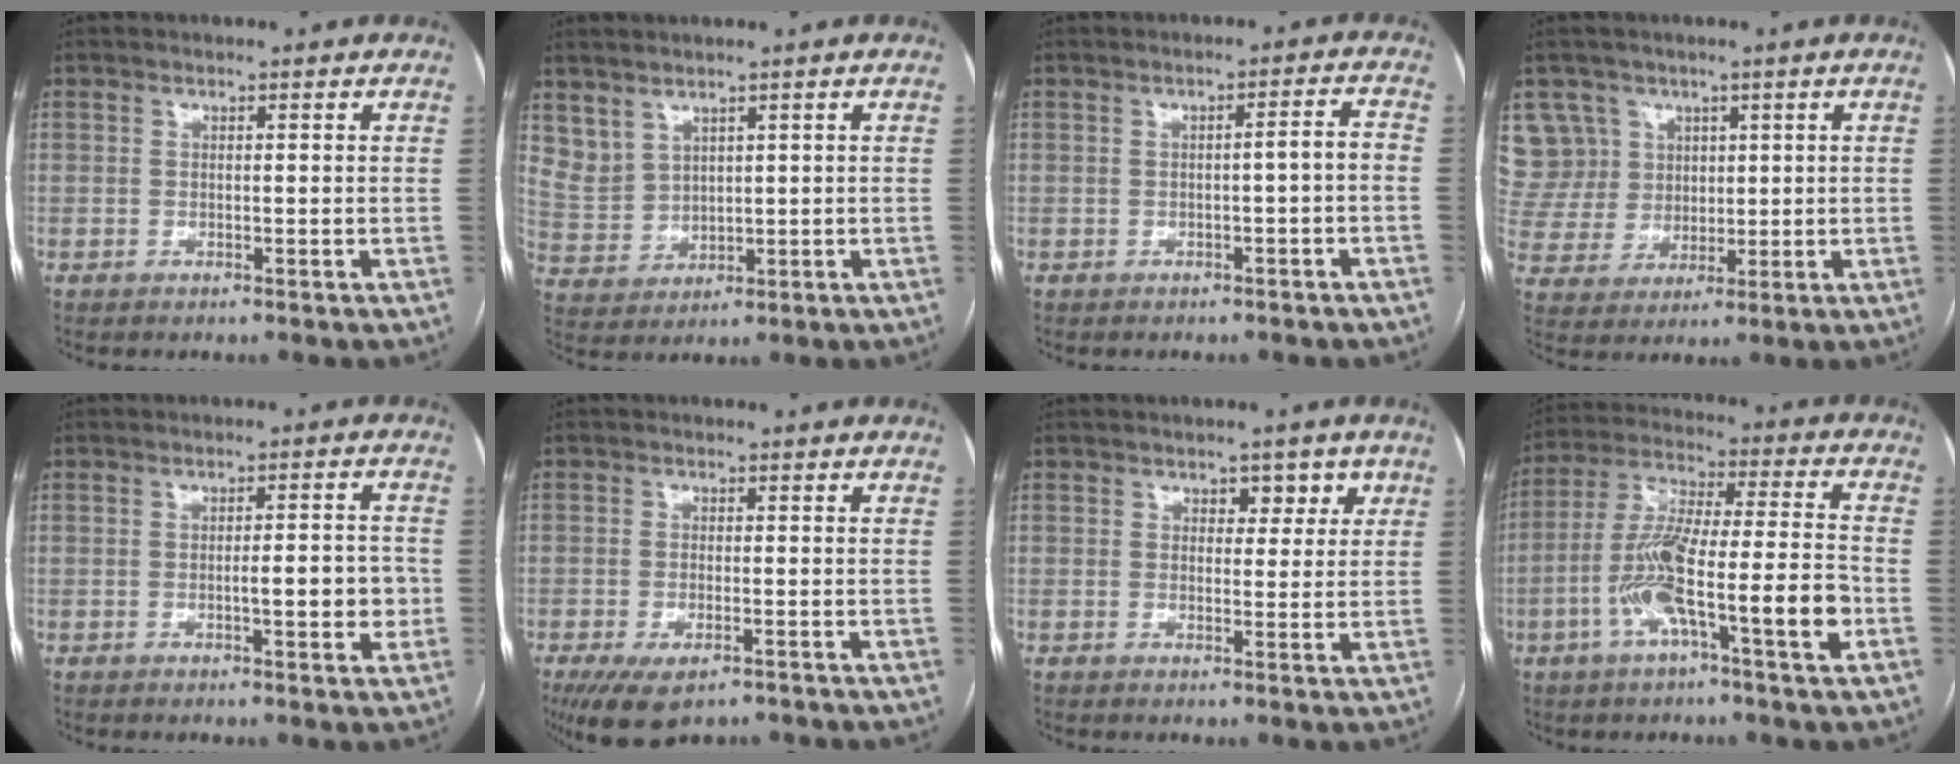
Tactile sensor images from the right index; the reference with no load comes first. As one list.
[{"total": 5.1, "force": [3.6, 3.4, 1.2], "torque": [-0.031, 0.008, 0.092]}, {"total": 3.7, "force": [-0.7, 0.2, 3.7], "torque": [-0.047, 0.014, -0.008]}, {"total": 8.8, "force": [4.3, 7.7, -0.1], "torque": [-0.001, 0.031, 0.097]}, {"total": 5.6, "force": [-1.0, 1.3, 5.4], "torque": [-0.074, 0.006, -0.009]}, {"total": 6.7, "force": [-4.1, 2.8, 4.5], "torque": [-0.075, -0.012, -0.064]}, {"total": 3.9, "force": [2.0, 2.4, 2.4], "torque": [-0.018, 0.005, 0.026]}, {"total": 15.8, "force": [-5.2, 1.4, 14.9], "torque": [-0.272, 0.008, -0.092]}]